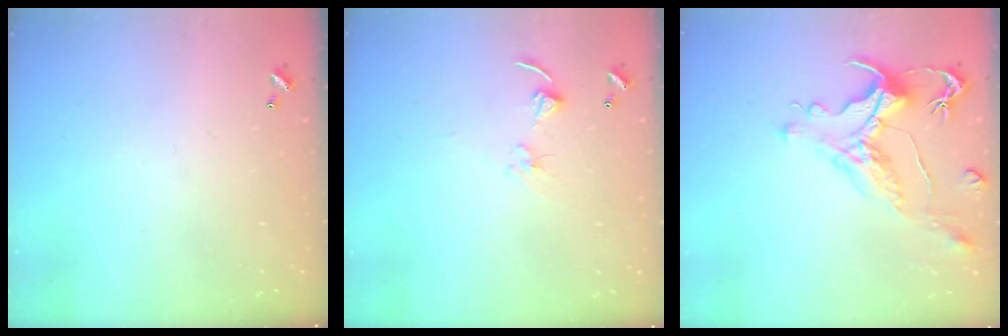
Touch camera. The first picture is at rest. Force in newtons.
{"total": 2.7, "press": 2.7, "slide": 0.2}
{"total": 1.4, "press": 0.2, "slide": 1.4}